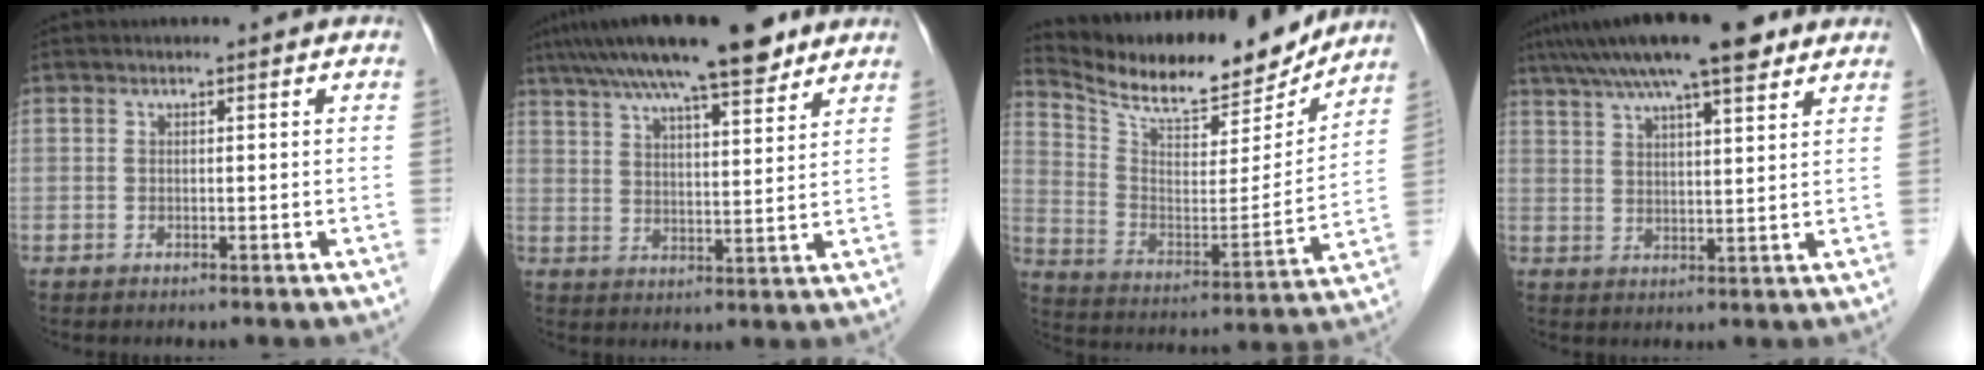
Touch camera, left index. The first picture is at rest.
{"total": 16.6, "force": [12.6, 2.7, 10.4], "torque": [-0.177, 0.031, 0.194]}
{"total": 19.3, "force": [17.6, 4.4, 6.6], "torque": [-0.128, -0.015, 0.278]}
{"total": 14.4, "force": [10.7, 2.2, 9.4], "torque": [-0.160, 0.032, 0.164]}